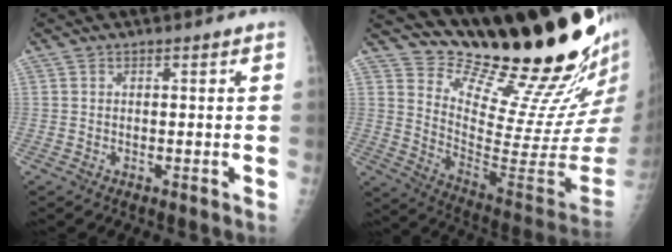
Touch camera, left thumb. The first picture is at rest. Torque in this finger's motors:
{"motor_torque": [0.73, 0.33, 0.57, -2.21, 0.04]}